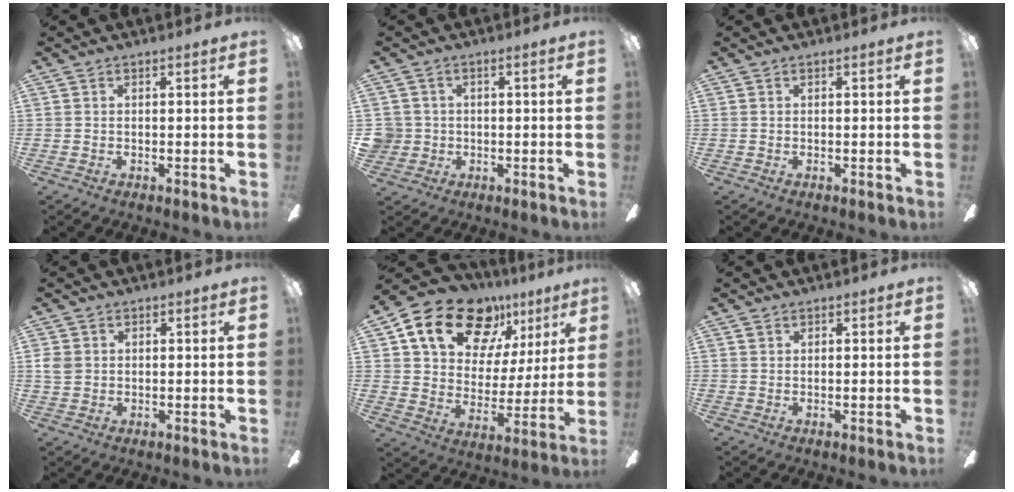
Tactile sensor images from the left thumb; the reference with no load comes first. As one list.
[{"total": 3.7, "force": [-0.1, 3.7, 0.3], "torque": [-0.022, 0.007, 0.000]}, {"total": 0.0}, {"total": 3.5, "force": [0.8, 3.0, 1.5], "torque": [-0.022, 0.003, 0.016]}, {"total": 19.6, "force": [12.5, 11.9, 9.3], "torque": [-0.162, -0.066, 0.226]}, {"total": 0.8, "force": [0.7, 0.4, 0.0], "torque": [0.008, -0.004, 0.012]}]